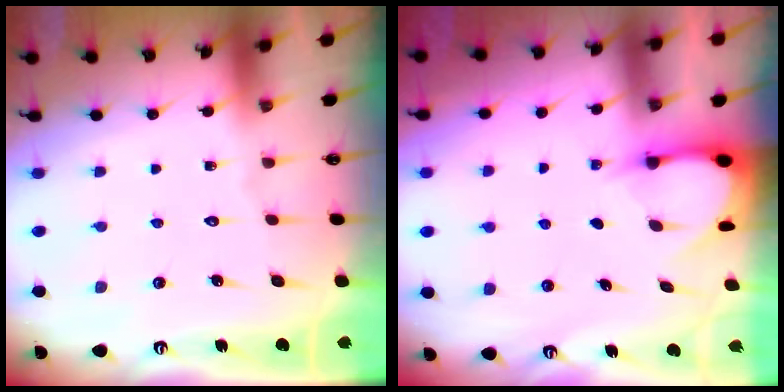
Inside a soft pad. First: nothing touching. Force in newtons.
{"total": 3.3, "press": 3.2, "slide": 0.3}